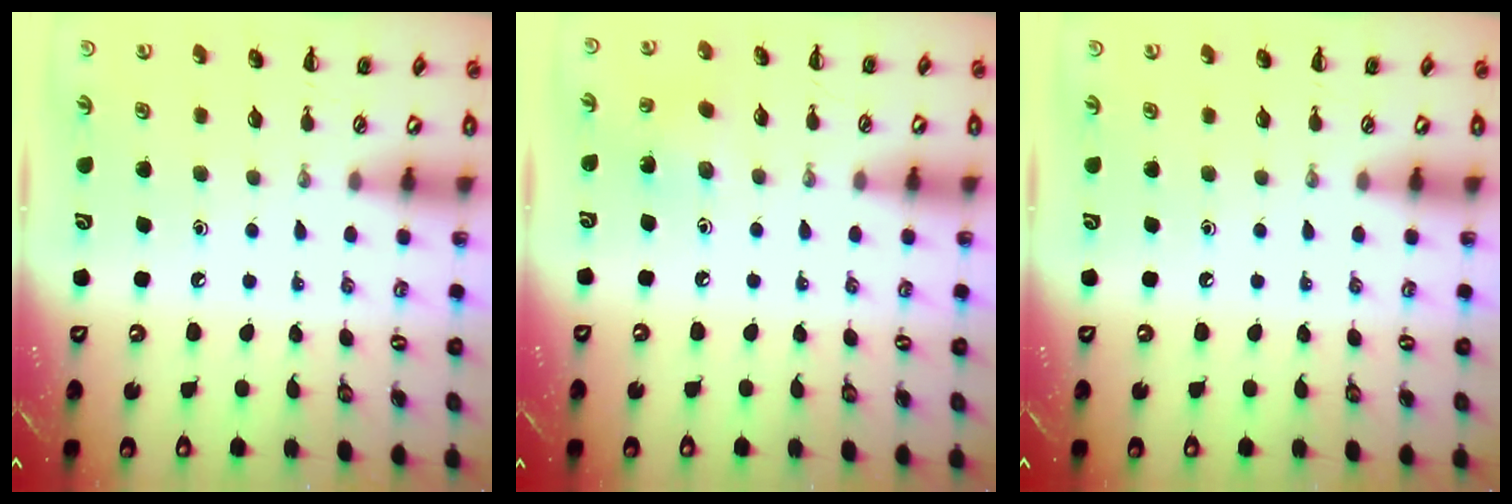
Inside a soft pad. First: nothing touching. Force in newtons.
{"total": 4.1, "press": 3.9, "slide": 1.0}
{"total": 0.0}